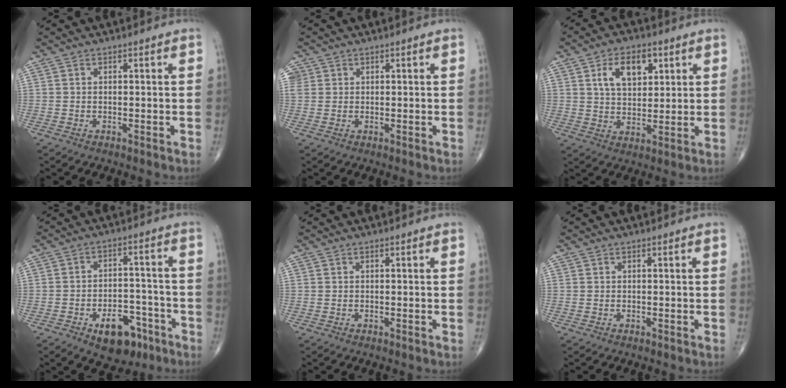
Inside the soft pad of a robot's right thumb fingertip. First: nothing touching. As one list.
[{"total": 2.8, "force": [1.0, 2.5, 0.7], "torque": [-0.006, 0.008, 0.024]}, {"total": 9.4, "force": [3.7, 5.5, 6.7], "torque": [-0.087, -0.011, 0.065]}, {"total": 10.3, "force": [-5.6, 5.9, 6.2], "torque": [-0.057, 0.040, -0.078]}, {"total": 0.0}, {"total": 0.0}]